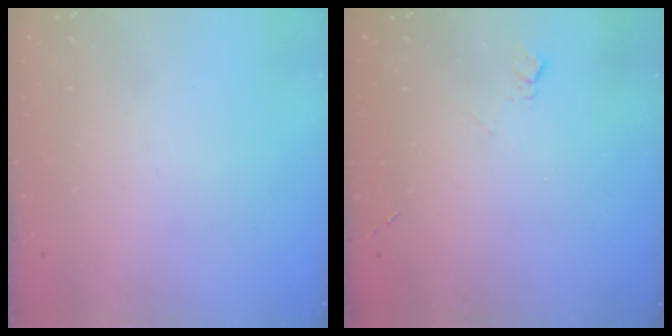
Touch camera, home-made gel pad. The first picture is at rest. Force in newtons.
{"total": 4.5, "press": 4.5, "slide": 0.6}